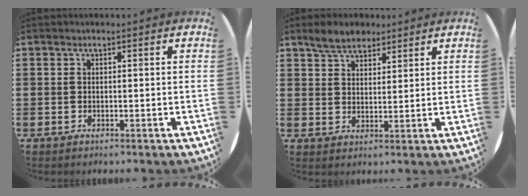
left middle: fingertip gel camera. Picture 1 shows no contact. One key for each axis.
{"total": 4.4, "fx": 3.7, "fy": 2.1, "fz": 1.1, "tx": -0.024, "ty": -0.001, "tz": 0.070}